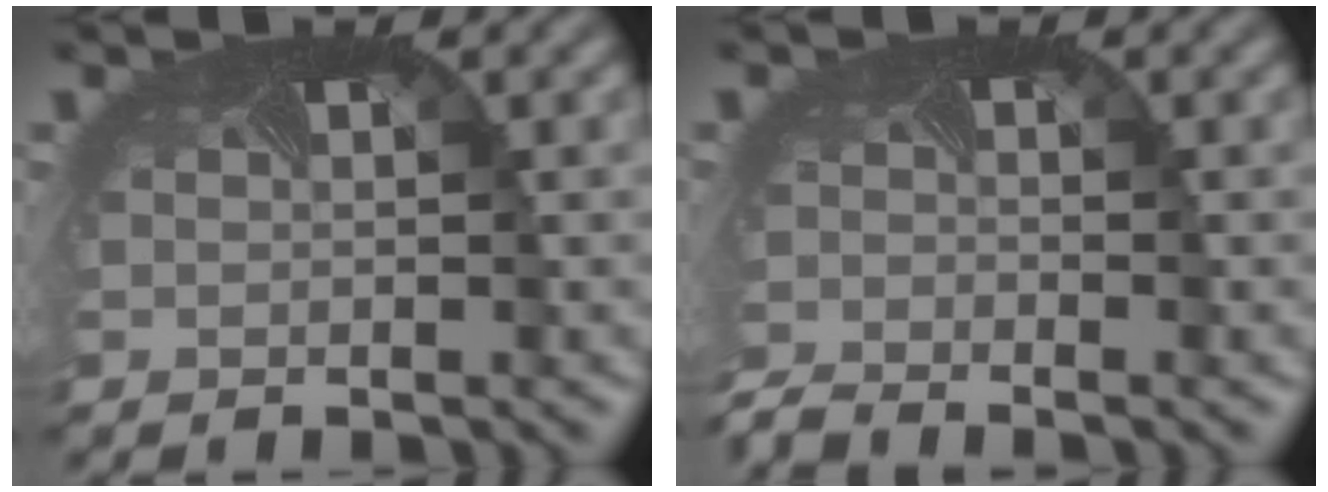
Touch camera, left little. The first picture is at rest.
{"total": 2.8, "force": [-2.8, -0.1, 0.1], "torque": [-0.014, -0.023, -0.061]}